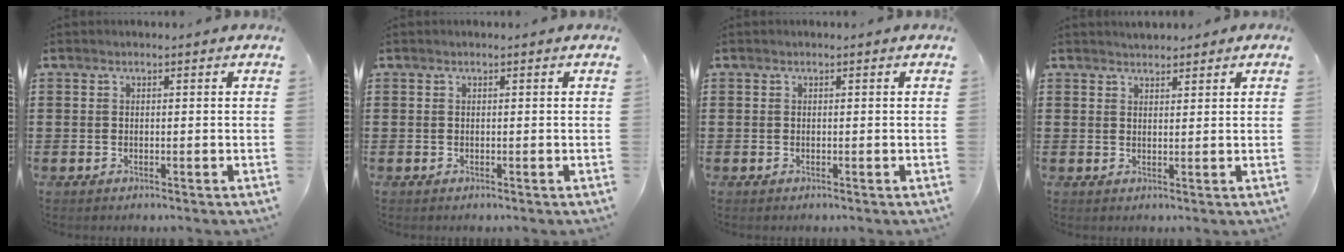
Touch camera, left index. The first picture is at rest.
{"total": 0.0}
{"total": 0.0}
{"total": 1.7, "force": [1.6, 0.5, -0.2], "torque": [0.000, 0.006, 0.033]}